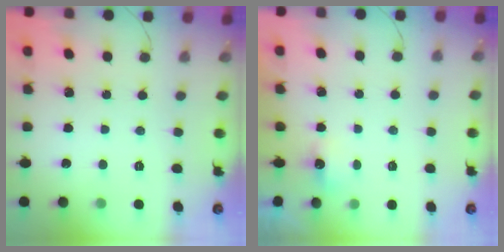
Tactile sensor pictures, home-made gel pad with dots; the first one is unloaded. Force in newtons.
{"total": 1.7, "press": 1.5, "slide": 0.7}